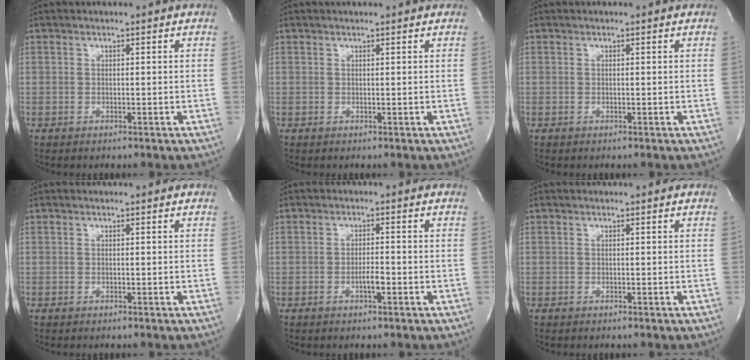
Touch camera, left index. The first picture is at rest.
{"total": 1.7, "force": [1.4, 0.1, 0.9], "torque": [-0.015, 0.013, 0.017]}
{"total": 0.0}
{"total": 0.0}
{"total": 2.1, "force": [-1.1, 0.3, 1.8], "torque": [-0.035, -0.004, -0.019]}
{"total": 0.0}